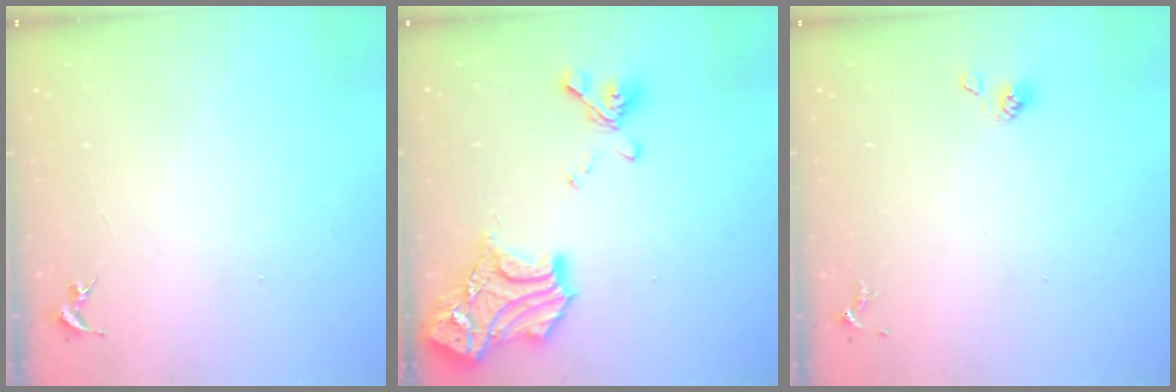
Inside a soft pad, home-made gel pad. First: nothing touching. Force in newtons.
{"total": 22.9, "press": 22.8, "slide": 2.3}
{"total": 4.6, "press": 4.1, "slide": 2.2}